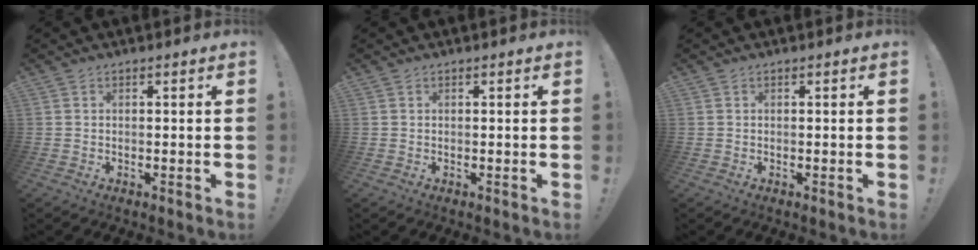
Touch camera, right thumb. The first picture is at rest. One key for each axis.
{"total": 0.0}
{"total": 0.0}